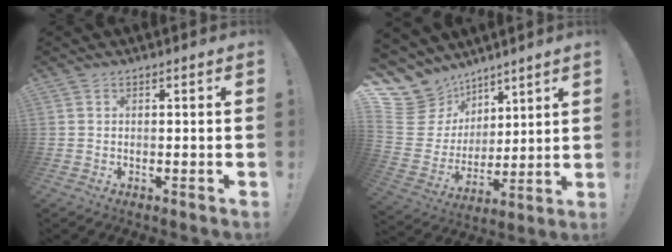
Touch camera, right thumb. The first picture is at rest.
{"total": 14.3, "force": [9.2, 10.4, 3.4], "torque": [-0.072, -0.070, 0.195]}